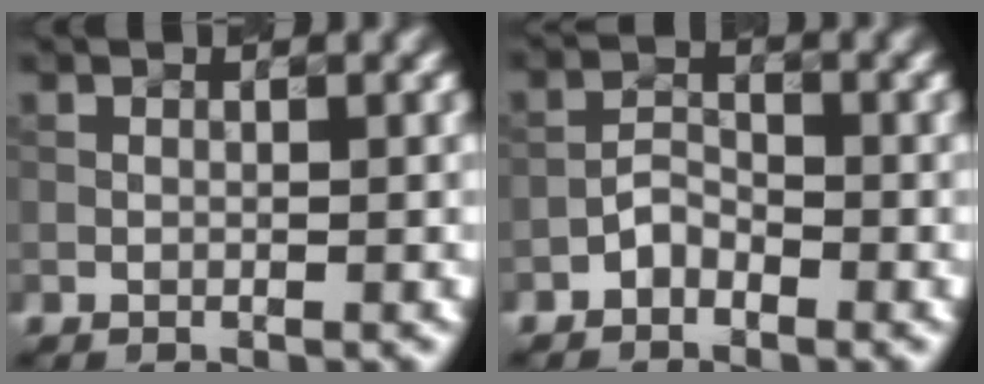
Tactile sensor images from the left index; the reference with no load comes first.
{"total": 1.8, "force": [-1.3, 1.0, 0.8], "torque": [-0.012, 0.010, -0.027]}